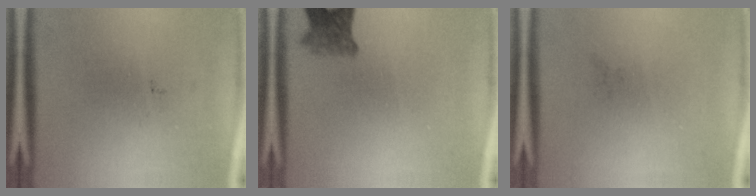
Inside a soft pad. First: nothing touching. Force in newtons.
{"total": 3.7}
{"total": 0.0}